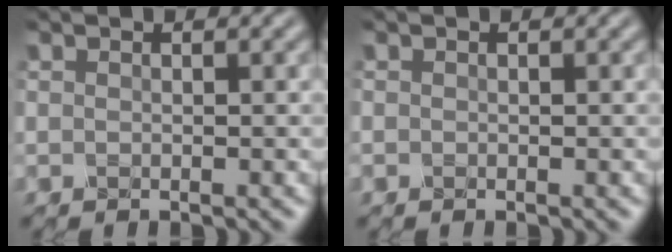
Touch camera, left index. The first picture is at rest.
{"total": 0.0}